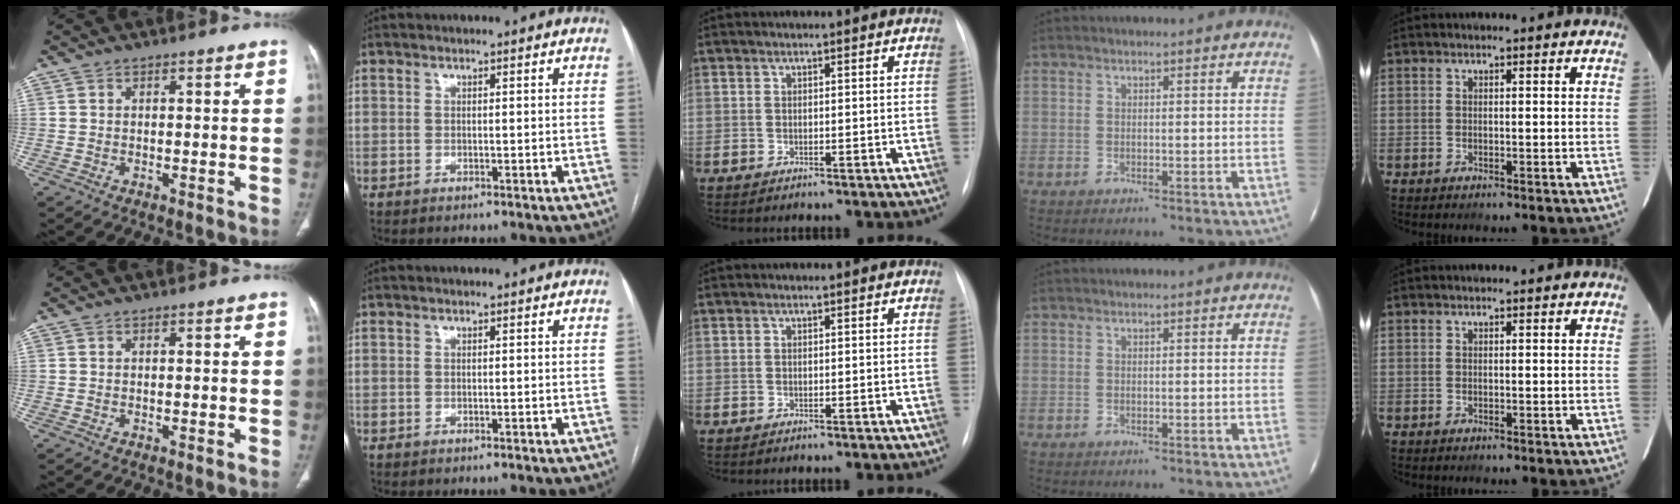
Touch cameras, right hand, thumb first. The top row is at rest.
{}